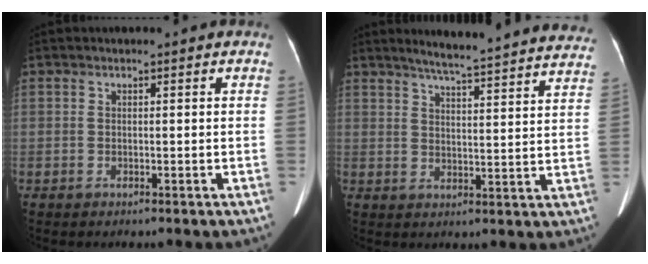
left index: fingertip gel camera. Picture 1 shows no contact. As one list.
[{"total": 24.1, "force": [22.3, 1.1, 9.0], "torque": [-0.125, -0.050, 0.263]}]